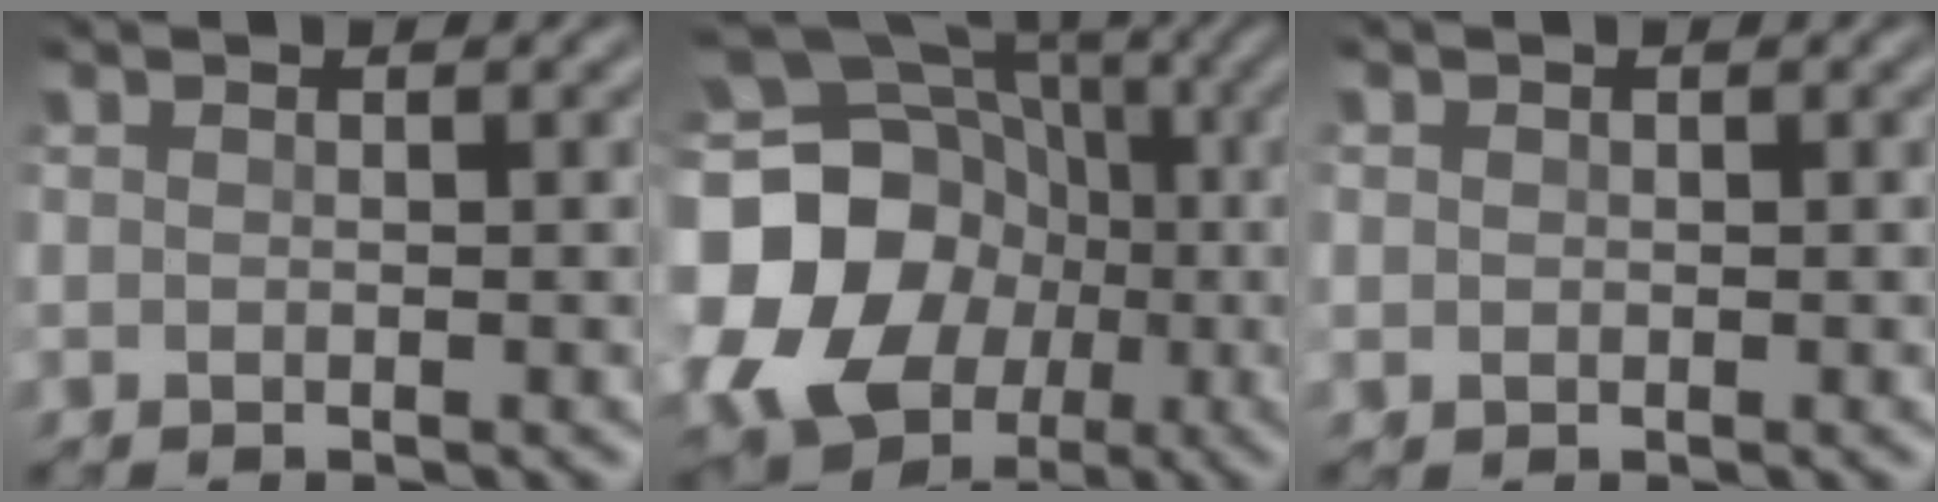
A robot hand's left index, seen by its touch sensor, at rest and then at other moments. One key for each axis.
{"total": 23.2, "fx": -3.8, "fy": 20.7, "fz": 9.6, "tx": -0.194, "ty": -0.019, "tz": -0.101}
{"total": 1.6, "fx": 0.4, "fy": 1.4, "fz": 0.6, "tx": -0.008, "ty": 0.012, "tz": 0.001}